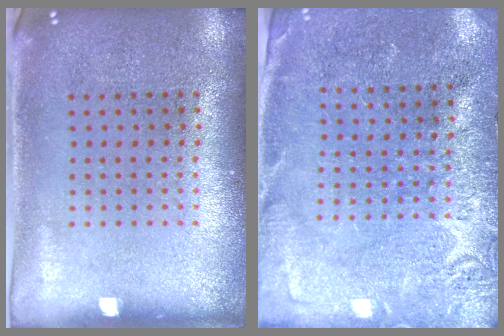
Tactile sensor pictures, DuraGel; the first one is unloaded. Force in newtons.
{"total": 2.7, "press": 2.7, "slide": 0.4}